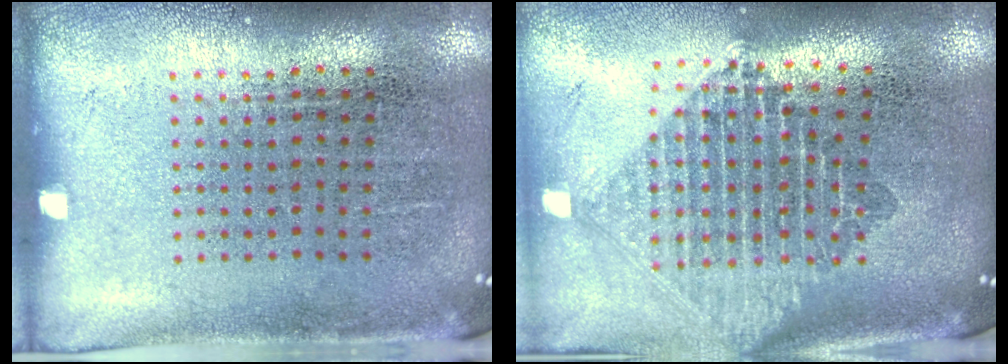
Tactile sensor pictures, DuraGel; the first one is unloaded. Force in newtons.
{"total": 2.3, "press": 1.8, "slide": 1.4}